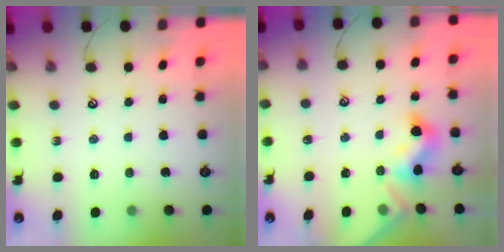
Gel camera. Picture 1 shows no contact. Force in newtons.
{"total": 5.4, "press": 5.4, "slide": 0.4}